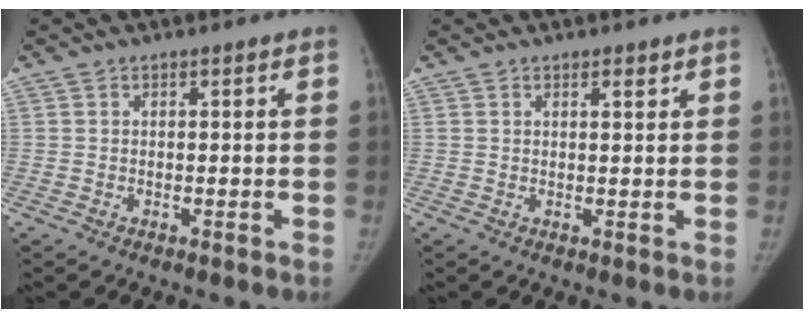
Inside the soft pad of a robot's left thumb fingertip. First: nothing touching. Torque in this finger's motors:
{"motor_torque": [-0.12, -0.28, -0.05, -0.15, 0.05]}